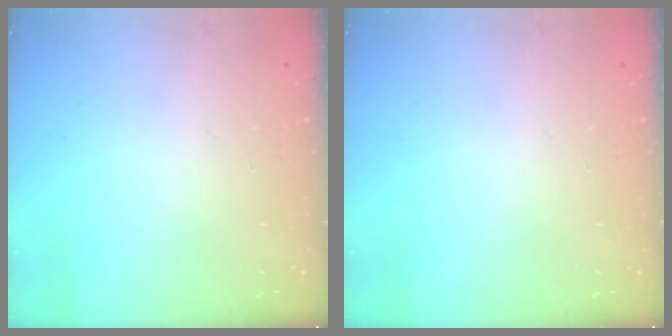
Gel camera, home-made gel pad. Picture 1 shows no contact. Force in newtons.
{"total": 0.0}